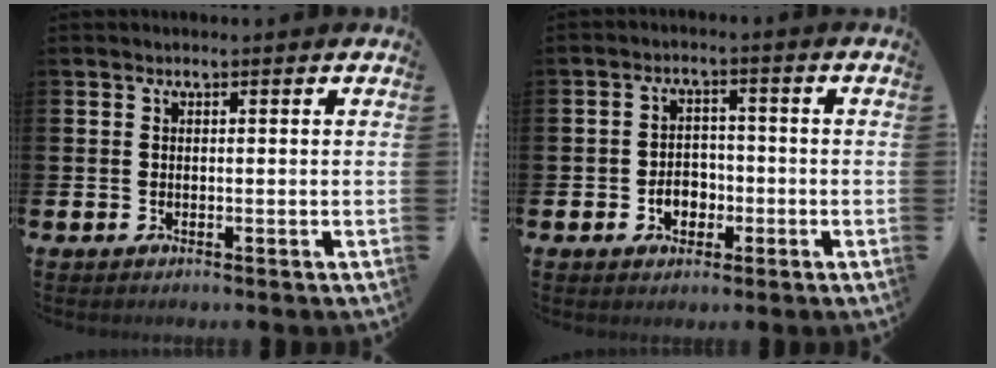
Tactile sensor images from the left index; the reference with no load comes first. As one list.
[{"total": 3.5, "force": [-1.3, 2.7, 1.9], "torque": [-0.018, -0.003, -0.032]}]